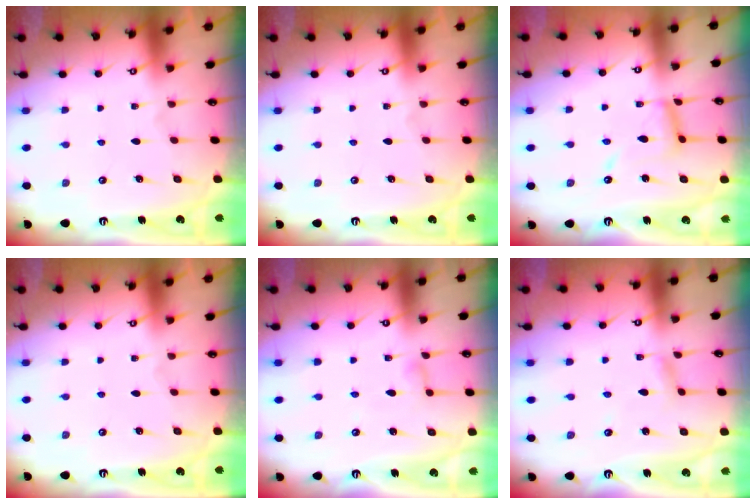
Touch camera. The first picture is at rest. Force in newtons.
{"total": 0.0}
{"total": 10.8, "press": 10.7, "slide": 0.9}
{"total": 0.0}
{"total": 4.9, "press": 4.9, "slide": 0.6}
{"total": 2.9, "press": 2.9, "slide": 0.1}